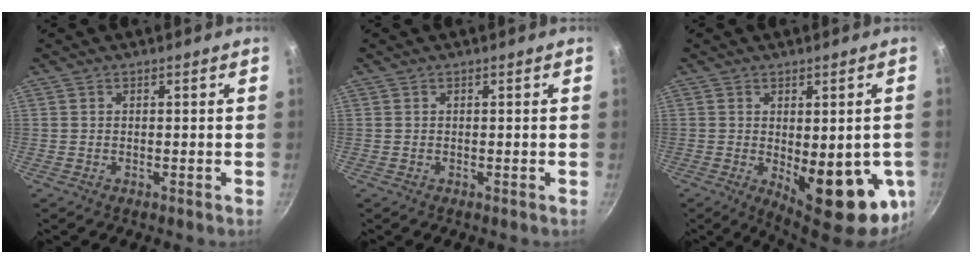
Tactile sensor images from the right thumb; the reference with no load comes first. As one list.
[{"total": 0.0}, {"total": 17.6, "force": [-3.5, 7.4, 15.6], "torque": [-0.167, -0.025, -0.030]}]